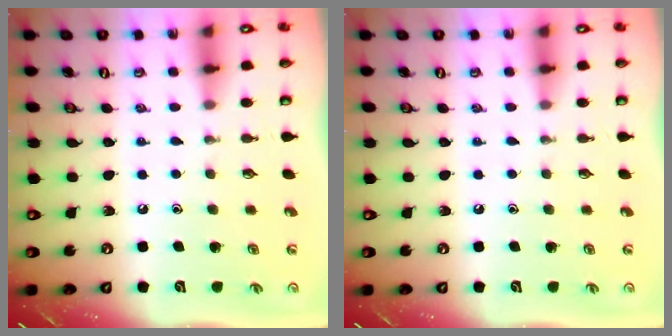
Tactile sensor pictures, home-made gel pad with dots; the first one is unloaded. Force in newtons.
{"total": 0.0}